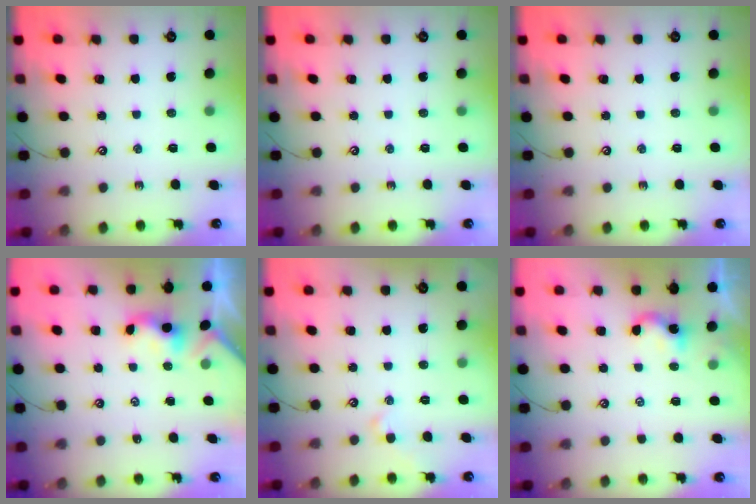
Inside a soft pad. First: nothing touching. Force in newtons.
{"total": 0.0}
{"total": 0.0}
{"total": 0.9, "press": 0.9, "slide": 0.3}
{"total": 1.9, "press": 1.9, "slide": 0.4}
{"total": 2.1, "press": 2.1, "slide": 0.4}